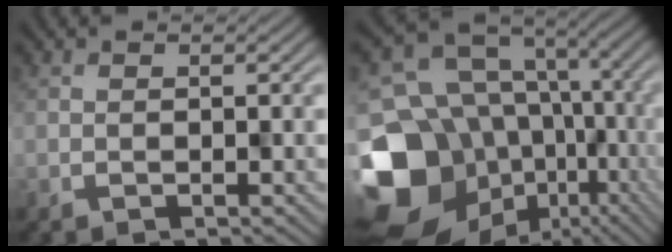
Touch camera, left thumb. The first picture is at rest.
{"total": 17.7, "force": [-3.5, 14.2, 10.1], "torque": [-0.249, -0.027, -0.016]}